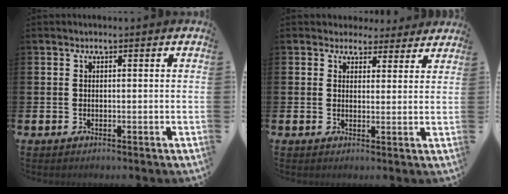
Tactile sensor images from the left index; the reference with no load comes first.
{"total": 3.4, "force": [2.9, 1.7, -0.1], "torque": [-0.002, -0.013, 0.050]}